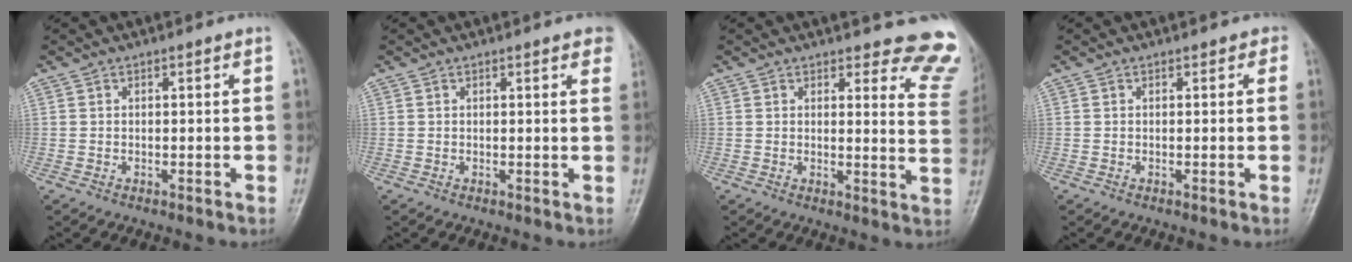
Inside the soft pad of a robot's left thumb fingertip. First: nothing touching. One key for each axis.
{"total": 4.7, "fx": 3.2, "fy": 1.4, "fz": 3.1, "tx": -0.019, "ty": -0.001, "tz": 0.026}
{"total": 11.5, "fx": 10.7, "fy": 3.2, "fz": 2.9, "tx": 0.019, "ty": -0.094, "tz": 0.084}
{"total": 1.1, "fx": 0.5, "fy": 0.9, "fz": 0.4, "tx": 0.014, "ty": 0.001, "tz": -0.002}